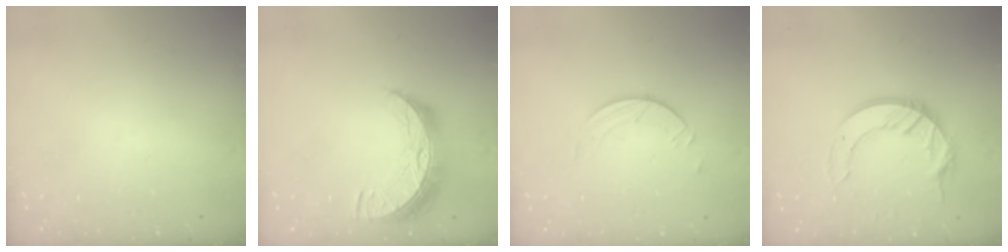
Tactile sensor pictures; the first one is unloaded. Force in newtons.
{"total": 11.5, "press": 11.5, "slide": 0.9}
{"total": 6.0, "press": 6.0, "slide": 0.6}
{"total": 12.6, "press": 12.6, "slide": 1.2}